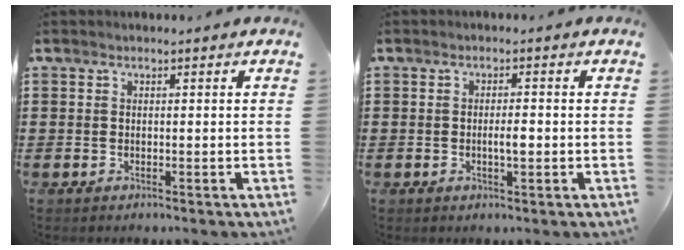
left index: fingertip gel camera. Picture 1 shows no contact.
{"total": 2.4, "force": [-0.4, 0.7, 2.3], "torque": [-0.045, 0.001, -0.008]}